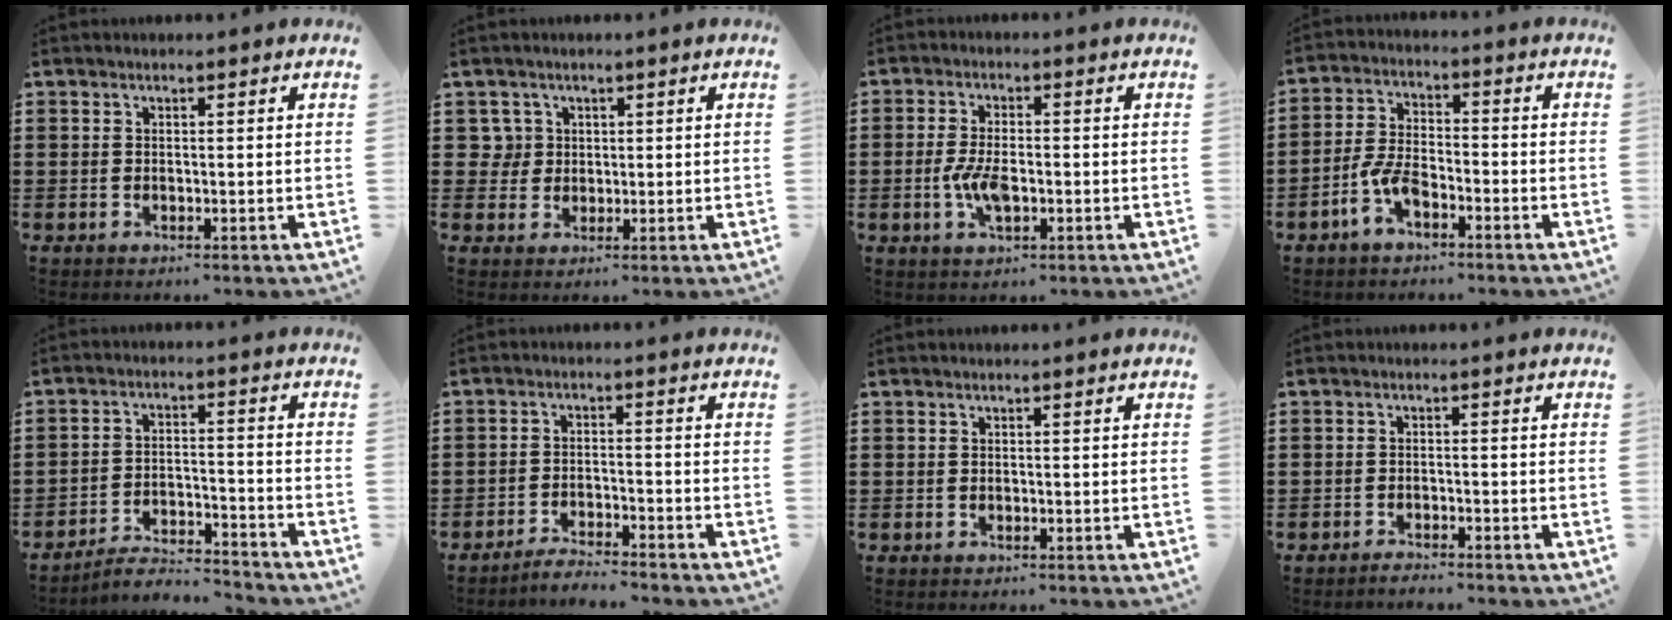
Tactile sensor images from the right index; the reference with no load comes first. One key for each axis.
{"total": 3.1, "fx": 0.8, "fy": 2.9, "fz": 0.5, "tx": -0.025, "ty": 0.011, "tz": 0.014}
{"total": 5.2, "fx": -1.1, "fy": 2.2, "fz": 4.5, "tx": -0.099, "ty": -0.002, "tz": -0.023}
{"total": 5.8, "fx": -3.1, "fy": 2.6, "fz": 4.1, "tx": -0.105, "ty": -0.001, "tz": -0.066}
{"total": 5.0, "fx": -4.8, "fy": 0.2, "fz": 1.2, "tx": -0.031, "ty": 0.000, "tz": -0.098}
{"total": 3.2, "fx": -3.2, "fy": -0.1, "fz": 0.3, "tx": -0.011, "ty": 0.002, "tz": -0.065}
{"total": 0.0}
{"total": 1.4, "fx": -1.4, "fy": -0.1, "fz": 0.1, "tx": -0.004, "ty": 0.001, "tz": -0.028}